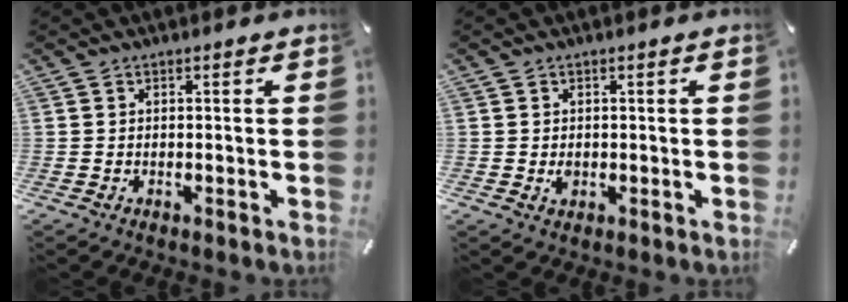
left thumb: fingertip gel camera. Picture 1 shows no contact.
{"total": 1.2, "force": [0.0, 1.0, 0.7], "torque": [-0.008, 0.000, -0.002]}